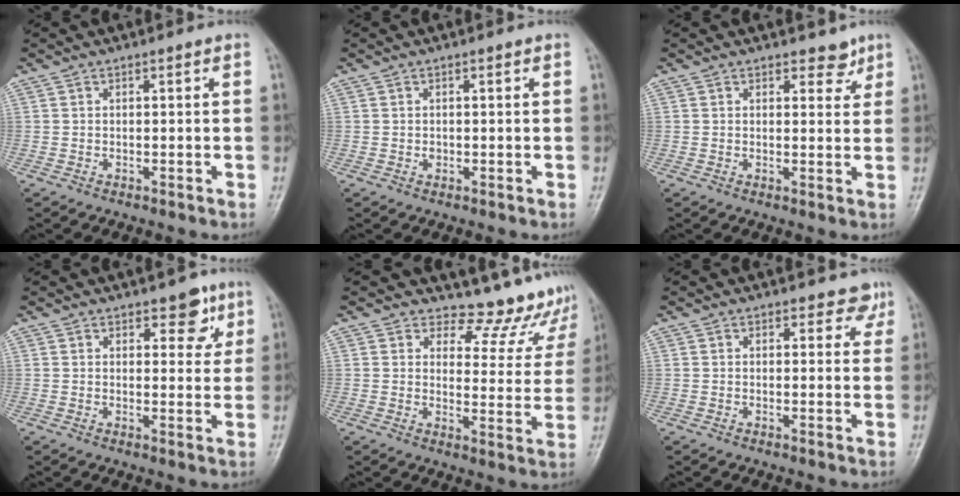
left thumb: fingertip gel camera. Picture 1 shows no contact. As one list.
[{"total": 0.7, "force": [0.0, 0.6, 0.3], "torque": [0.000, 0.001, -0.001]}, {"total": 3.8, "force": [3.1, 1.9, 1.1], "torque": [0.009, -0.022, 0.041]}, {"total": 5.4, "force": [3.0, 3.0, 3.3], "torque": [-0.009, -0.013, 0.036]}, {"total": 10.4, "force": [9.9, 3.1, 0.7], "torque": [0.029, -0.103, 0.109]}, {"total": 3.0, "force": [2.3, 1.9, 0.6], "torque": [0.021, -0.013, 0.016]}]